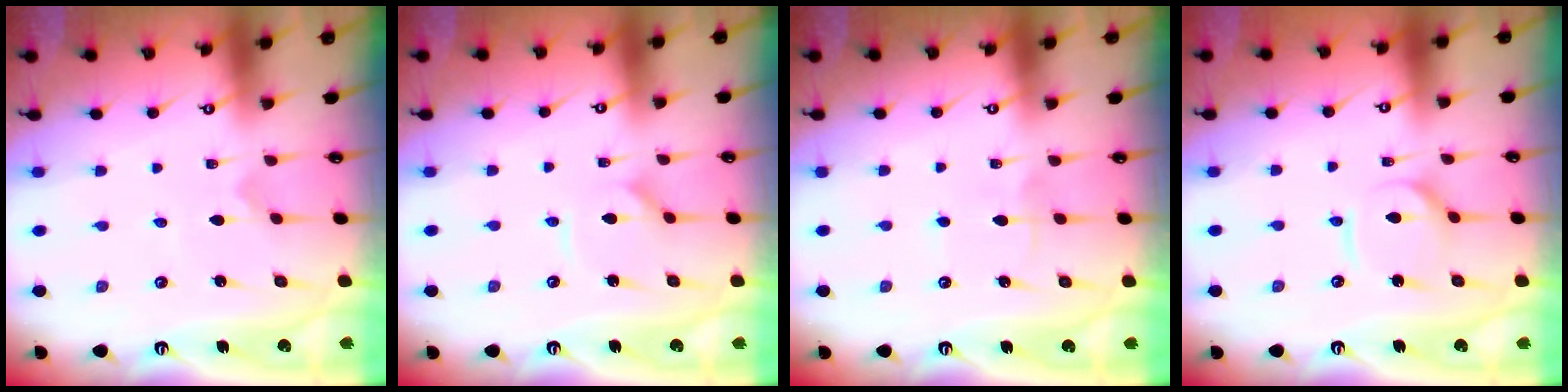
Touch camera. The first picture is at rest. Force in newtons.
{"total": 1.6, "press": 1.5, "slide": 0.2}
{"total": 3.3, "press": 3.3, "slide": 0.2}
{"total": 5.0, "press": 4.9, "slide": 0.5}